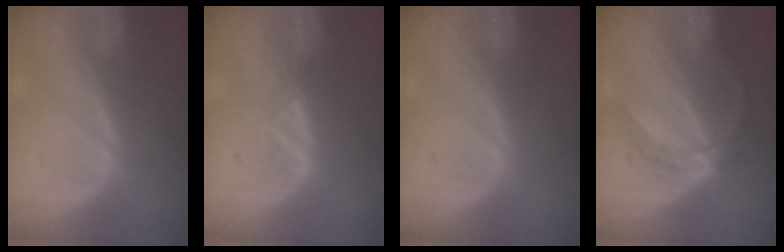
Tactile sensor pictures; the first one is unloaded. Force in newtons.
{"total": 1.3, "press": 1.2, "slide": 0.7}
{"total": 0.0}
{"total": 5.2, "press": 5.2, "slide": 0.5}